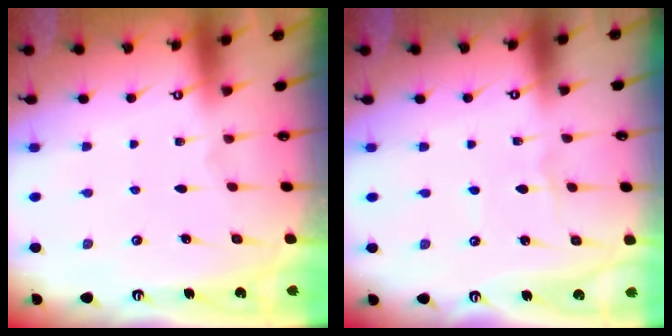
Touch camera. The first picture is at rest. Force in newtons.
{"total": 1.3, "press": 1.3, "slide": 0.1}